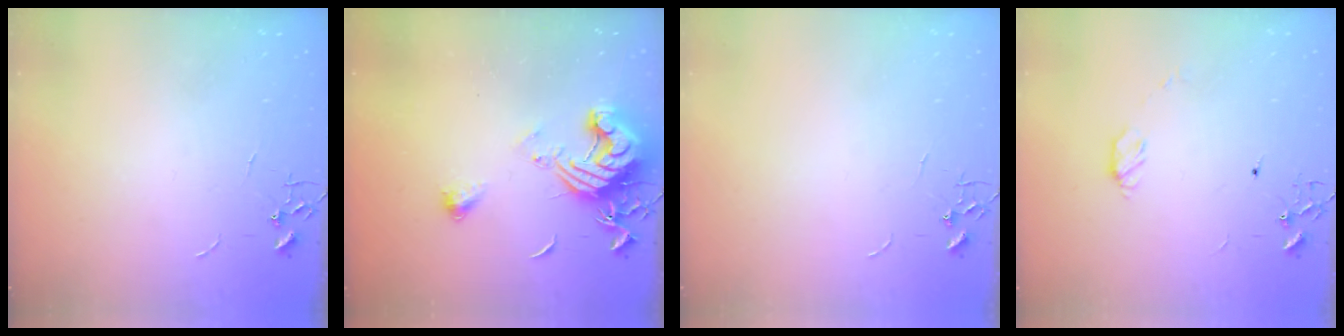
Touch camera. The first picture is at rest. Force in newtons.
{"total": 14.4, "press": 14.3, "slide": 1.8}
{"total": 0.0}
{"total": 4.6, "press": 4.6, "slide": 0.4}